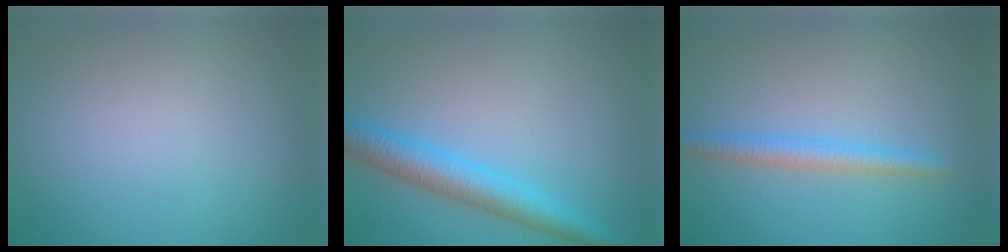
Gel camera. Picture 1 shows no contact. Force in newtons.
{"total": 4.7, "press": 4.7, "slide": 0.1}
{"total": 2.4, "press": 2.4, "slide": 0.1}